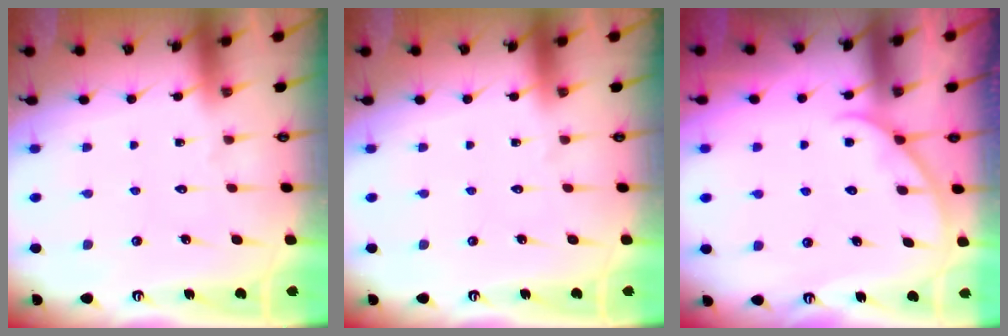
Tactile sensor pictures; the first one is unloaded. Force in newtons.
{"total": 0.0}
{"total": 3.3, "press": 3.3, "slide": 0.4}